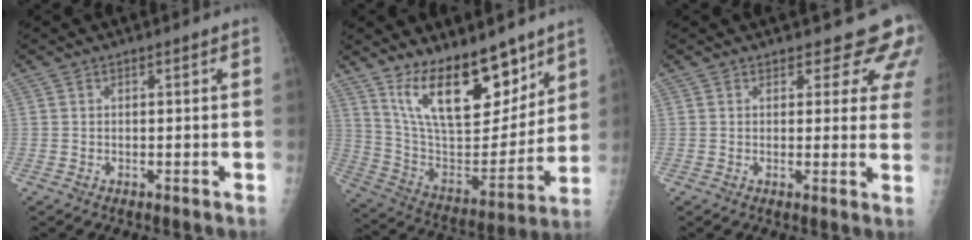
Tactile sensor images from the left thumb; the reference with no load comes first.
{"total": 20.7, "force": [13.5, 8.6, 13.1], "torque": [-0.166, -0.086, 0.246]}
{"total": 8.7, "force": [7.5, 3.6, 2.5], "torque": [0.021, -0.036, 0.061]}